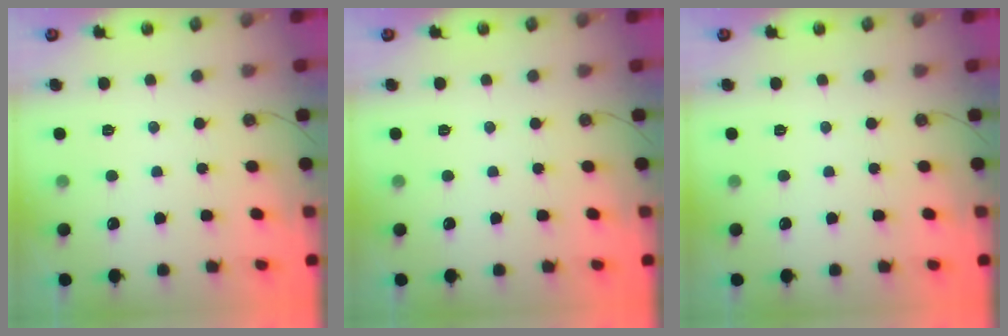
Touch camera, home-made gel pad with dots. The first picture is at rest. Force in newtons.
{"total": 0.0}
{"total": 0.0}